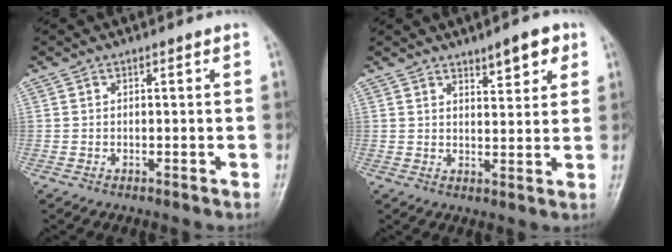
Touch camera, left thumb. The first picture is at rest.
{"total": 5.6, "force": [3.5, 2.0, 3.8], "torque": [-0.038, -0.021, 0.049]}